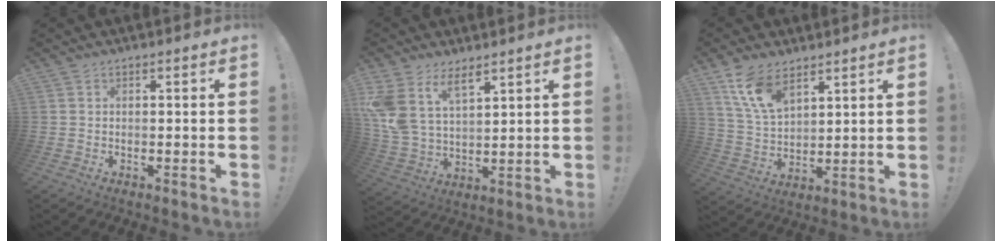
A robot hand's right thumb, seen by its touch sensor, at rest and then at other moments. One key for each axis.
{"total": 11.5, "fx": 7.7, "fy": 6.2, "fz": 5.8, "tx": -0.134, "ty": -0.046, "tz": 0.149}
{"total": 11.3, "fx": 7.6, "fy": 5.6, "fz": 6.3, "tx": -0.118, "ty": -0.036, "tz": 0.149}